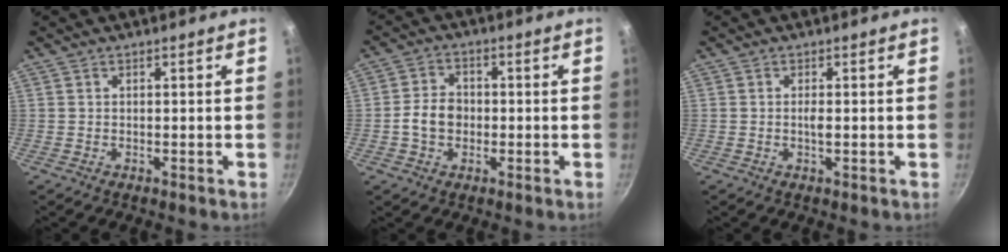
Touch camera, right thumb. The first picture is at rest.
{"total": 6.0, "force": [-1.0, 4.7, 3.6], "torque": [-0.047, 0.020, -0.024]}
{"total": 1.7, "force": [0.1, 0.3, 1.7], "torque": [-0.035, -0.003, 0.002]}